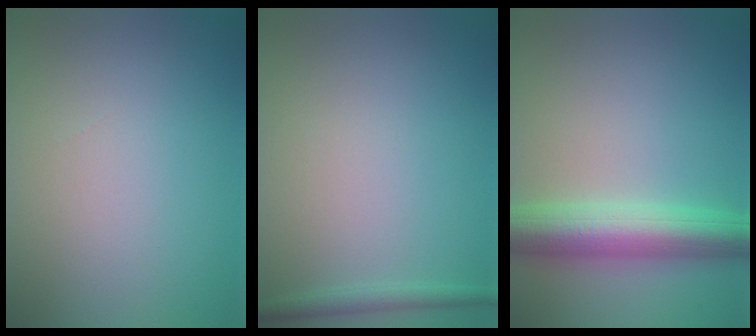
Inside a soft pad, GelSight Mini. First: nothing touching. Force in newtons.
{"total": 1.4, "press": 1.4, "slide": 0.1}
{"total": 7.2, "press": 7.2, "slide": 0.1}